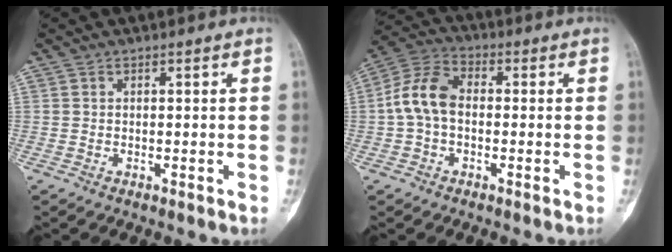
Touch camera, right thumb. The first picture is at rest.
{"total": 8.9, "force": [-0.5, 5.9, 6.7], "torque": [-0.130, 0.027, -0.022]}